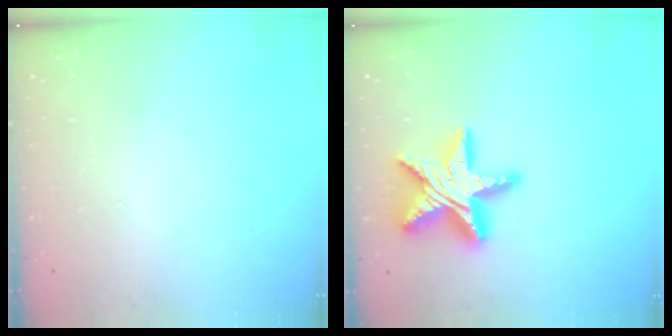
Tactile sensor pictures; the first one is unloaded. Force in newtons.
{"total": 20.2, "press": 20.1, "slide": 2.0}